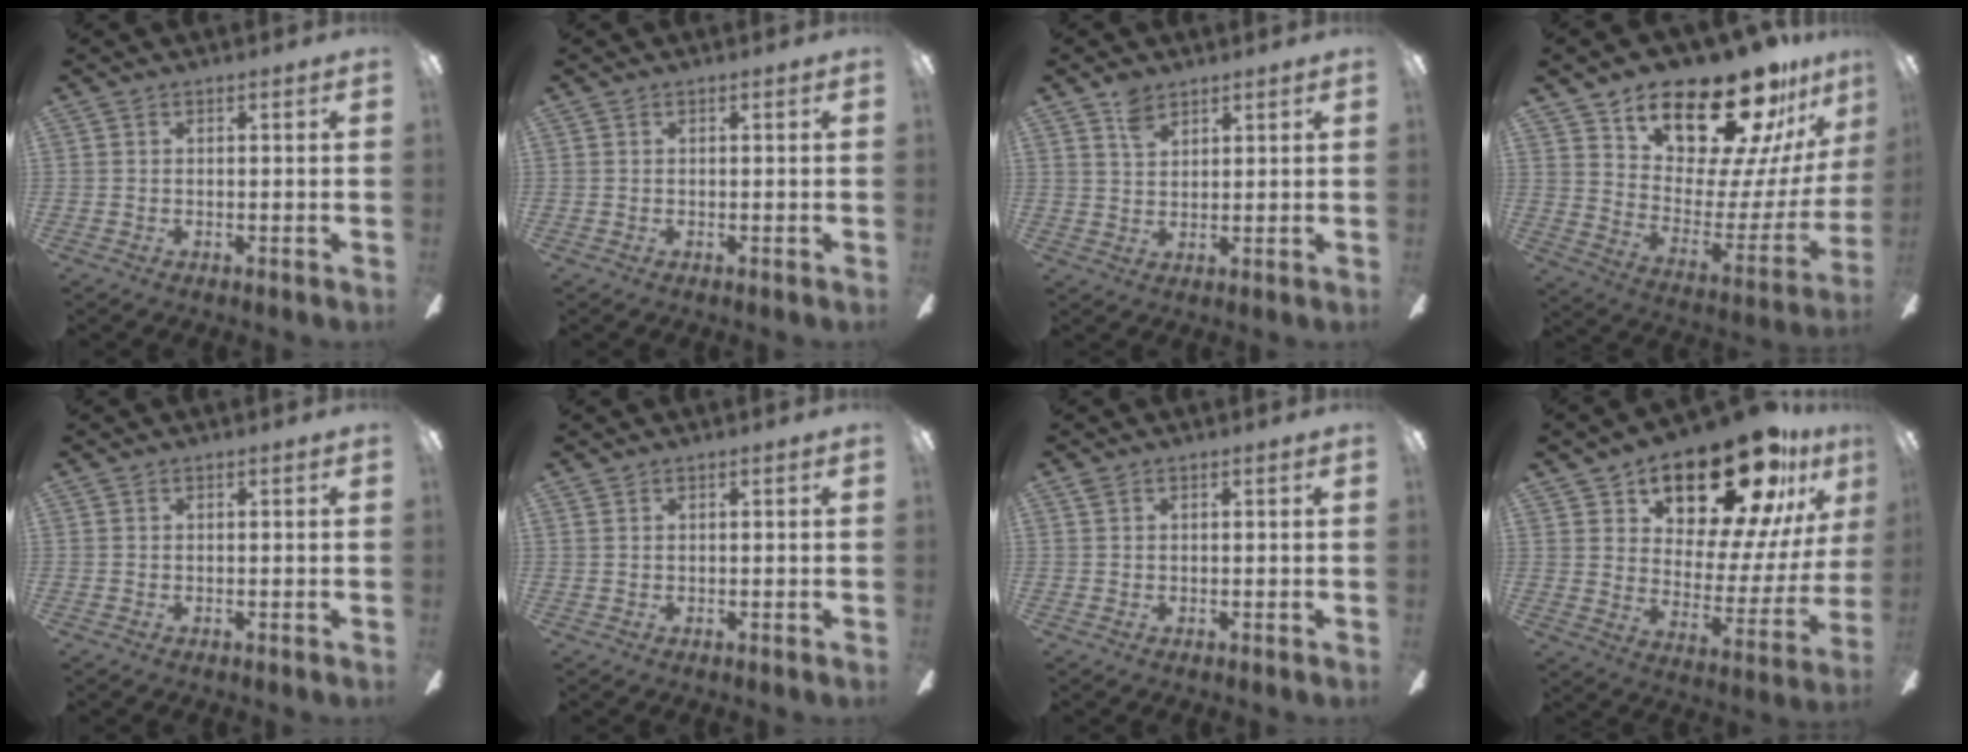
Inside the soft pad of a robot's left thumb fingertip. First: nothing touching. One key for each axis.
{"total": 0.0}
{"total": 4.5, "fx": 3.2, "fy": 2.5, "fz": 1.8, "tx": -0.035, "ty": -0.007, "tz": 0.061}
{"total": 22.6, "fx": 18.7, "fy": 7.8, "fz": 10.1, "tx": -0.154, "ty": -0.147, "tz": 0.320}
{"total": 0.0}
{"total": 0.6, "fx": 0.5, "fy": 0.3, "fz": 0.2, "tx": -0.004, "ty": 0.001, "tz": 0.010}
{"total": 1.0, "fx": 0.5, "fy": 0.6, "fz": 0.6, "tx": -0.012, "ty": 0.003, "tz": 0.009}
{"total": 23.2, "fx": 17.4, "fy": 9.7, "fz": 12.0, "tx": -0.176, "ty": -0.120, "tz": 0.294}